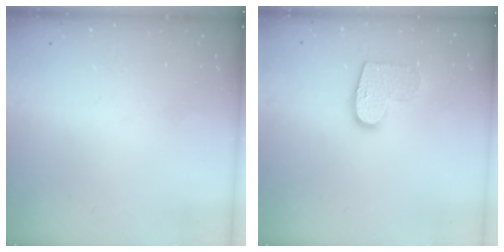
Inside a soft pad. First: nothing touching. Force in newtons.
{"total": 10.3, "press": 10.3, "slide": 0.4}